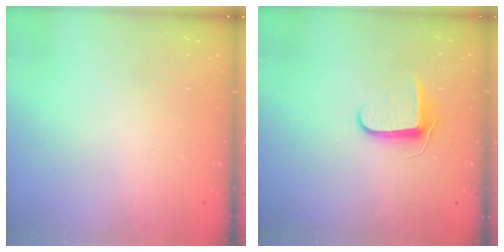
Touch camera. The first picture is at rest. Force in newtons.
{"total": 7.7, "press": 7.6, "slide": 0.8}